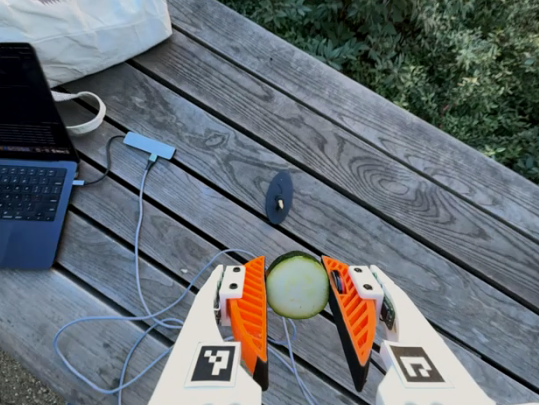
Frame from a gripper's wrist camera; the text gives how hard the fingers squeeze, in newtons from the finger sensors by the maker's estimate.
{"total": 8.2, "left": 7.6, "right": 8.9}